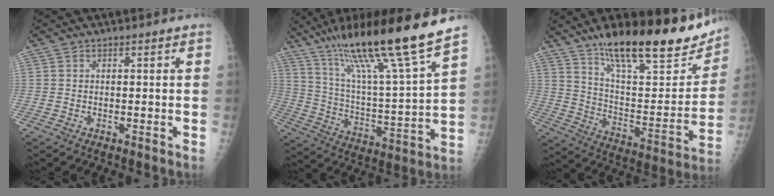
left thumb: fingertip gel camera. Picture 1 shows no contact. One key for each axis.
{"total": 23.6, "fx": 17.1, "fy": 1.2, "fz": 16.2, "tx": -0.258, "ty": -0.061, "tz": 0.301}
{"total": 26.4, "fx": 18.5, "fy": 7.6, "fz": 17.2, "tx": -0.221, "ty": -0.075, "tz": 0.295}